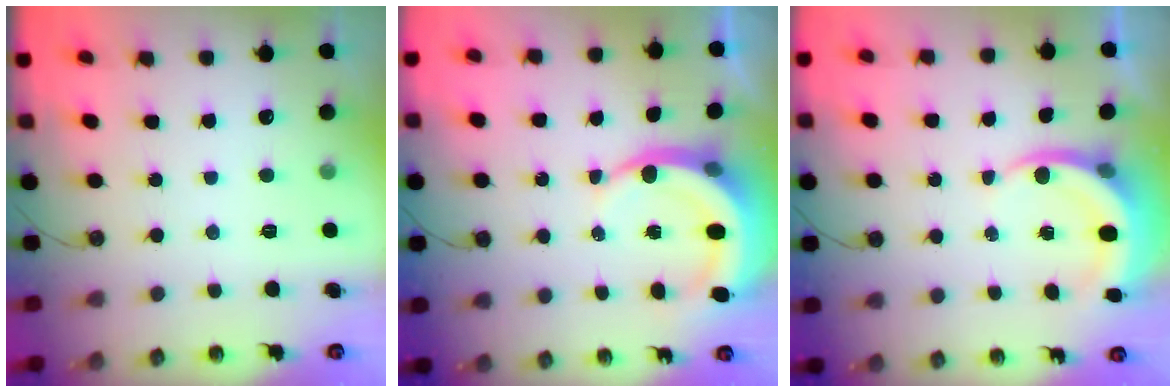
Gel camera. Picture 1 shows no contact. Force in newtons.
{"total": 8.3, "press": 8.1, "slide": 1.6}
{"total": 5.9, "press": 5.9, "slide": 0.7}